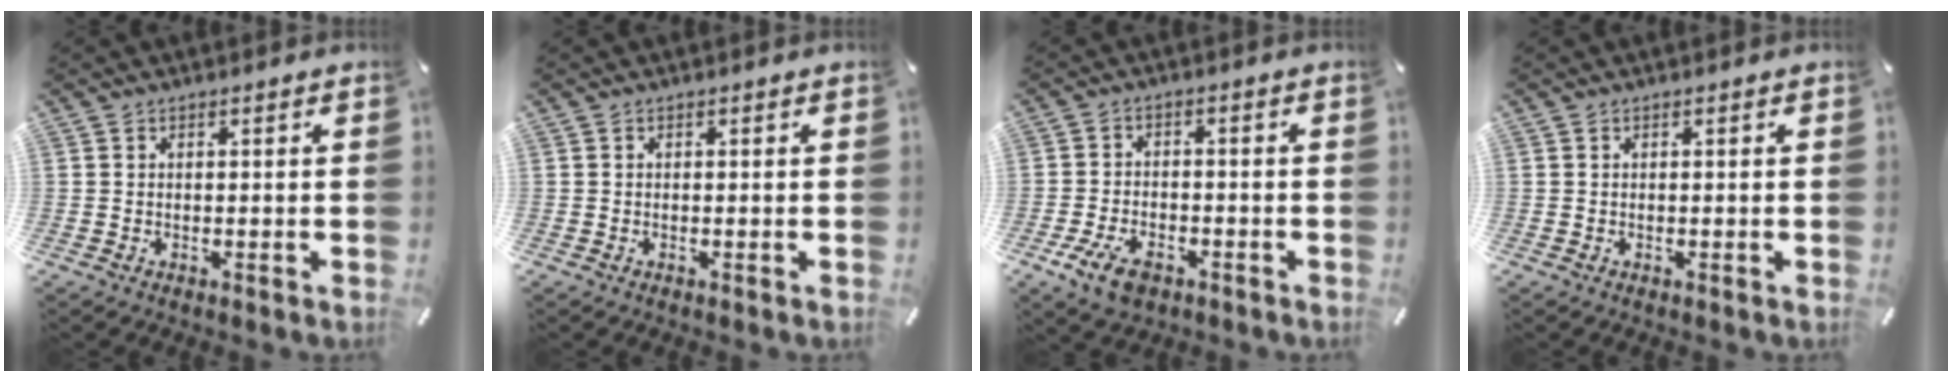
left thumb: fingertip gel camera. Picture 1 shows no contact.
{"total": 0.0}
{"total": 7.1, "force": [-3.9, 4.3, 4.2], "torque": [-0.094, 0.012, -0.072]}
{"total": 0.0}